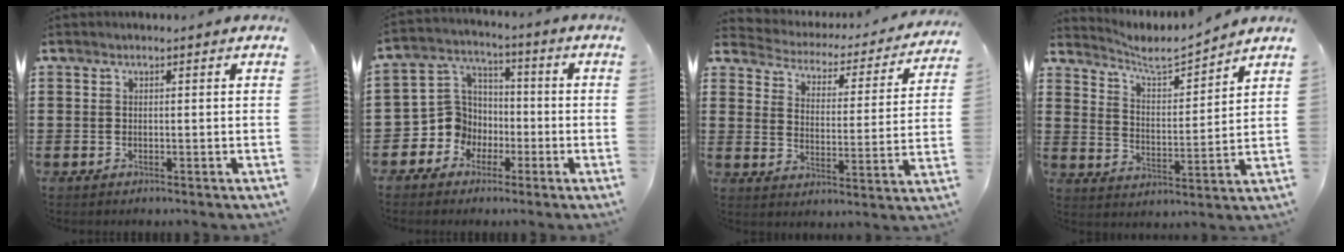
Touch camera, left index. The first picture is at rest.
{"total": 7.7, "force": [-1.8, 7.3, 1.8], "torque": [-0.091, 0.000, -0.039]}
{"total": 2.5, "force": [2.4, 0.5, 0.0], "torque": [-0.023, -0.027, 0.031]}
{"total": 4.7, "force": [4.4, 0.3, 1.5], "torque": [-0.052, -0.034, 0.069]}